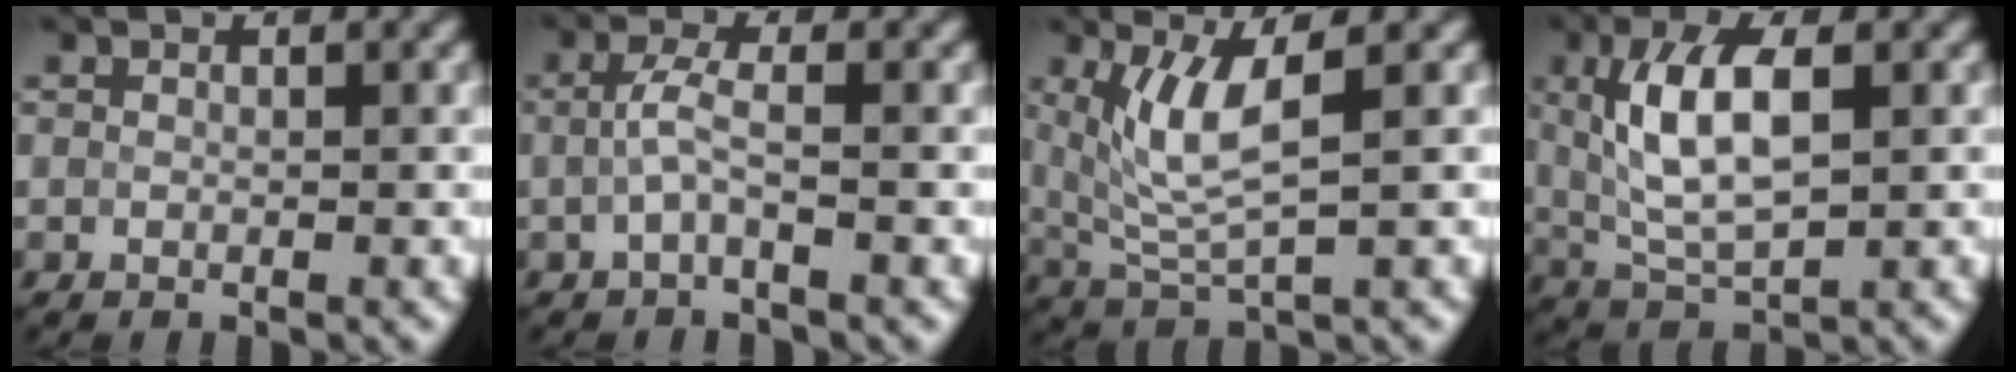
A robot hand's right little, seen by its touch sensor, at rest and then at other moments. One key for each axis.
{"total": 2.1, "fx": -0.3, "fy": 0.2, "fz": 2.0, "tx": -0.050, "ty": 0.006, "tz": -0.010}
{"total": 4.7, "fx": 1.4, "fy": 1.1, "fz": 4.4, "tx": -0.100, "ty": -0.005, "tz": 0.038}
{"total": 7.1, "fx": 1.5, "fy": 3.0, "fz": 6.2, "tx": -0.126, "ty": 0.009, "tz": 0.030}